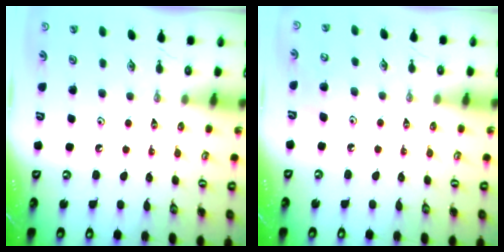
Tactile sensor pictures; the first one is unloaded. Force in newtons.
{"total": 5.3, "press": 5.1, "slide": 1.6}